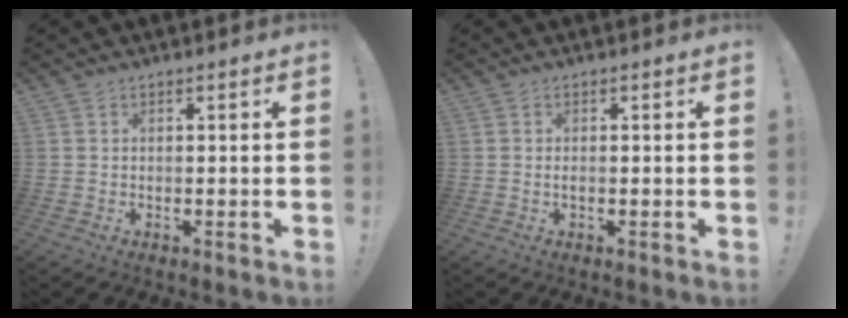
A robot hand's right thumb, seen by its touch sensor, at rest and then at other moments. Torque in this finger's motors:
{"motor_torque": [0.02, -0.21, -0.19, 0.32, 0.00]}